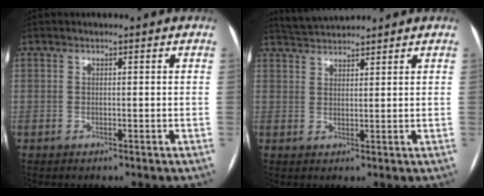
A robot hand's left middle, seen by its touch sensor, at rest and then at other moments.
{"total": 3.9, "force": [3.8, -0.1, 0.3], "torque": [-0.014, 0.022, 0.076]}